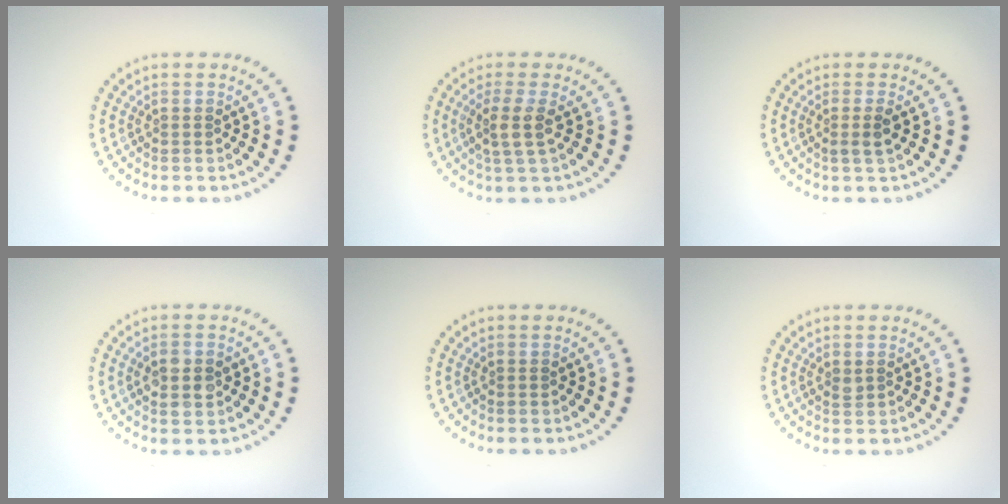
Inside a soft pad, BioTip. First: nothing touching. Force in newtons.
{"total": 2.6, "press": 2.2, "slide": 1.5}
{"total": 1.5, "press": 1.2, "slide": 0.9}
{"total": 2.1, "press": 2.1, "slide": 0.2}
{"total": 0.0}
{"total": 0.6, "press": 0.6, "slide": 0.3}